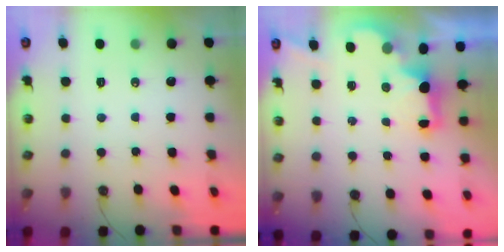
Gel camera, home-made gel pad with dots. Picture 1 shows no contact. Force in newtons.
{"total": 2.2, "press": 2.1, "slide": 0.7}